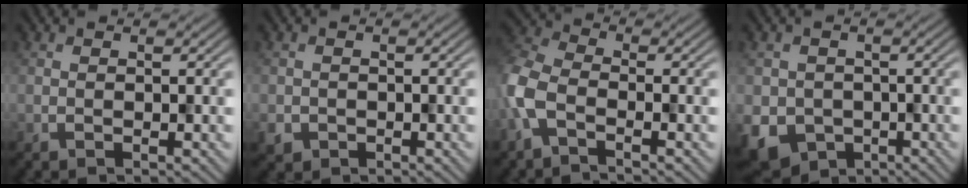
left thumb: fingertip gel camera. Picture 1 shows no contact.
{"total": 1.9, "force": [-0.9, 1.6, 0.2], "torque": [-0.004, -0.011, -0.018]}
{"total": 5.7, "force": [-2.9, 2.8, 3.9], "torque": [-0.106, -0.004, -0.078]}
{"total": 7.3, "force": [-2.7, 6.4, 2.3], "torque": [-0.059, -0.034, -0.045]}